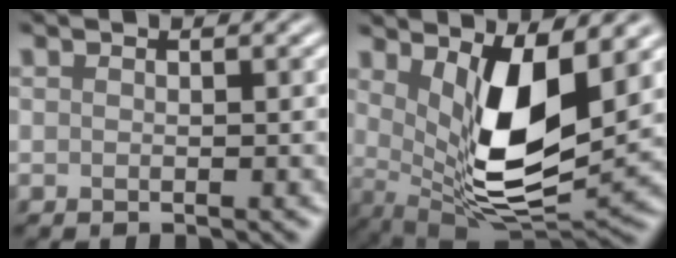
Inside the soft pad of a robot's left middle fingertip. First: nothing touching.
{"total": 8.7, "force": [2.5, 3.0, 7.8], "torque": [-0.146, -0.025, 0.049]}